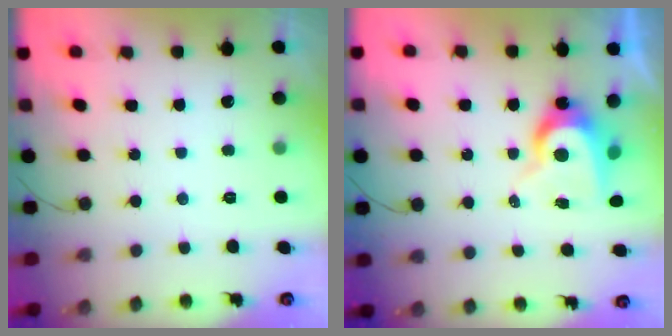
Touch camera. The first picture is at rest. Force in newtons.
{"total": 8.2, "press": 8.2, "slide": 0.6}